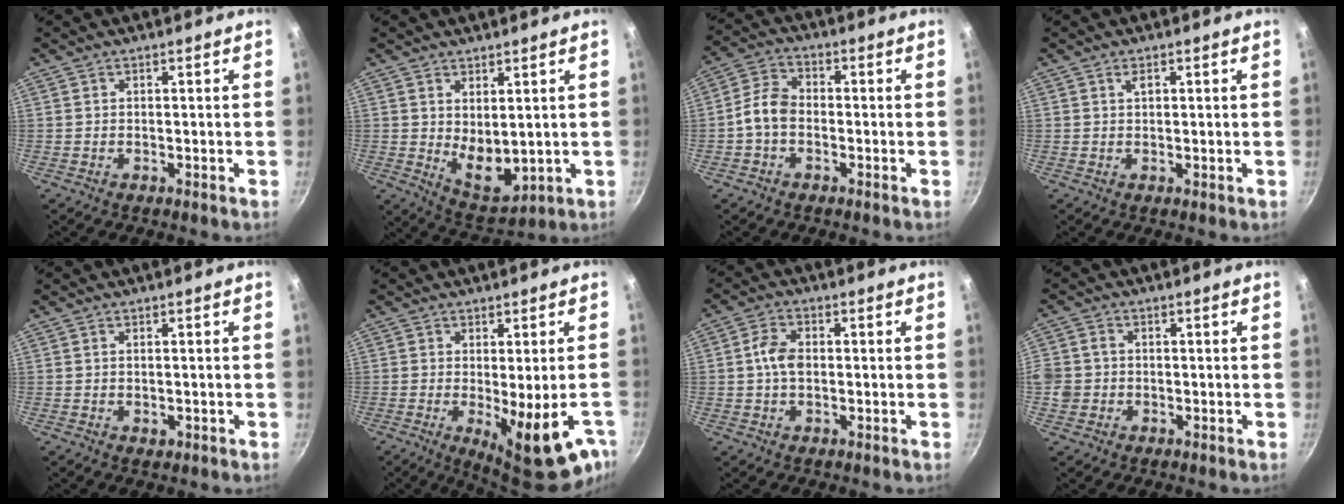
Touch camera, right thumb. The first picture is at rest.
{"total": 8.2, "force": [1.6, 4.6, 6.6], "torque": [-0.086, -0.030, 0.048]}
{"total": 5.9, "force": [-1.4, 4.1, 4.0], "torque": [-0.072, 0.030, -0.040]}
{"total": 1.4, "force": [0.6, 0.7, 1.0], "torque": [-0.012, -0.001, 0.009]}
{"total": 1.5, "force": [-0.3, 0.9, 1.1], "torque": [-0.015, -0.001, -0.003]}
{"total": 14.6, "force": [-5.5, 4.2, 12.9], "torque": [-0.151, -0.018, -0.060]}
{"total": 5.0, "force": [0.0, 3.3, 3.7], "torque": [-0.065, 0.012, -0.006]}
{"total": 5.1, "force": [-1.0, 4.6, 2.0], "torque": [-0.035, 0.014, -0.021]}